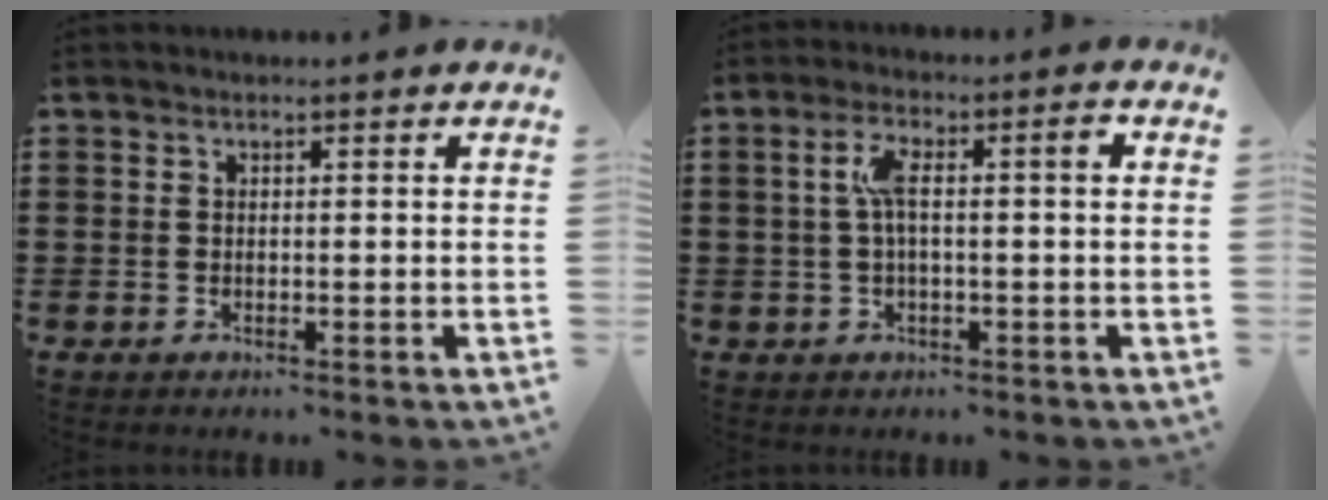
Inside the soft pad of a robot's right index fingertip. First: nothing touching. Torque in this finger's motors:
{"motor_torque": [0.28, -0.12, 0.25, 0.11]}